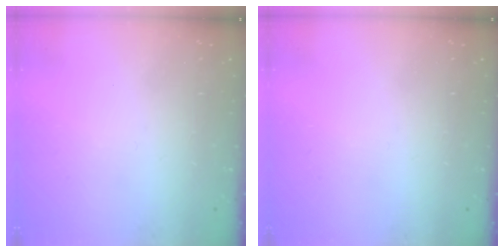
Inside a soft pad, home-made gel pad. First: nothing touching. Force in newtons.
{"total": 0.0}